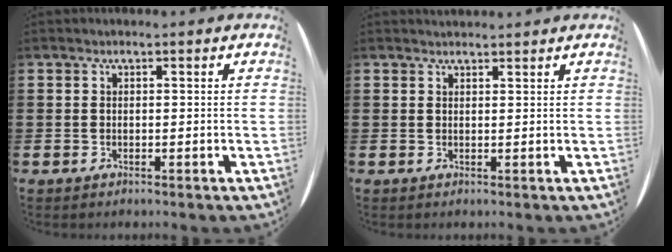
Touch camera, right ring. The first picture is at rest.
{"total": 0.7, "force": [0.7, 0.0, -0.1], "torque": [0.002, 0.001, 0.013]}